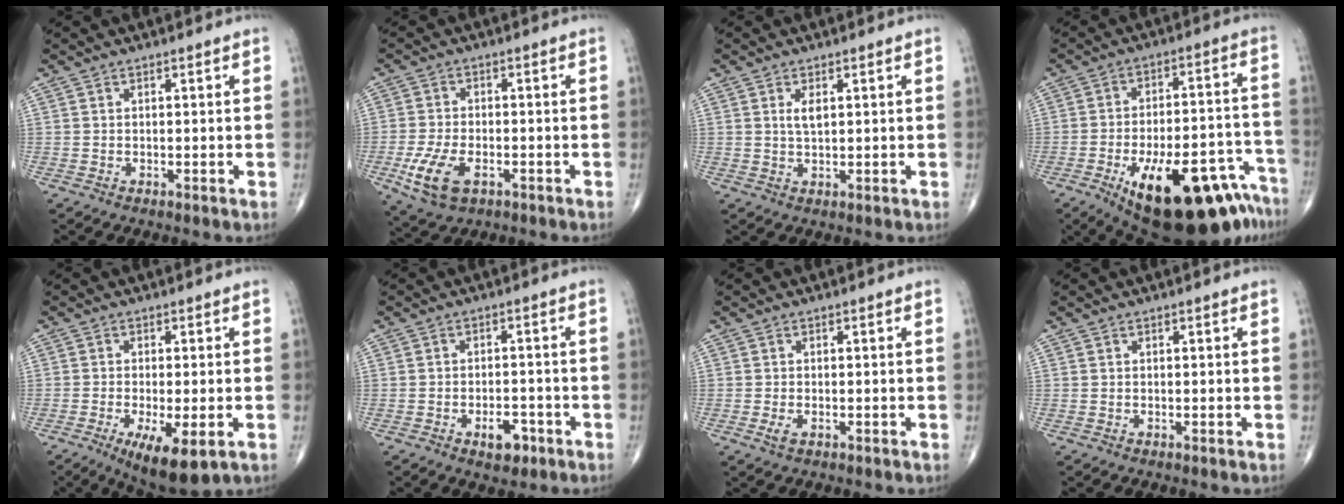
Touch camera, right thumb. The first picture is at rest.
{"total": 8.7, "force": [-3.5, 4.7, 6.5], "torque": [-0.132, 0.005, -0.057]}
{"total": 2.5, "force": [0.8, 1.0, 2.1], "torque": [-0.039, -0.005, 0.016]}
{"total": 25.2, "force": [-14.6, 9.5, 18.2], "torque": [-0.186, 0.073, -0.205]}
{"total": 9.6, "force": [-3.9, 2.8, 8.3], "torque": [-0.131, -0.017, -0.057]}
{"total": 4.6, "force": [-2.5, 2.5, 3.0], "torque": [-0.030, 0.014, -0.034]}
{"total": 1.7, "force": [-0.7, 0.9, 1.3], "torque": [-0.027, 0.000, -0.012]}
{"total": 0.0}